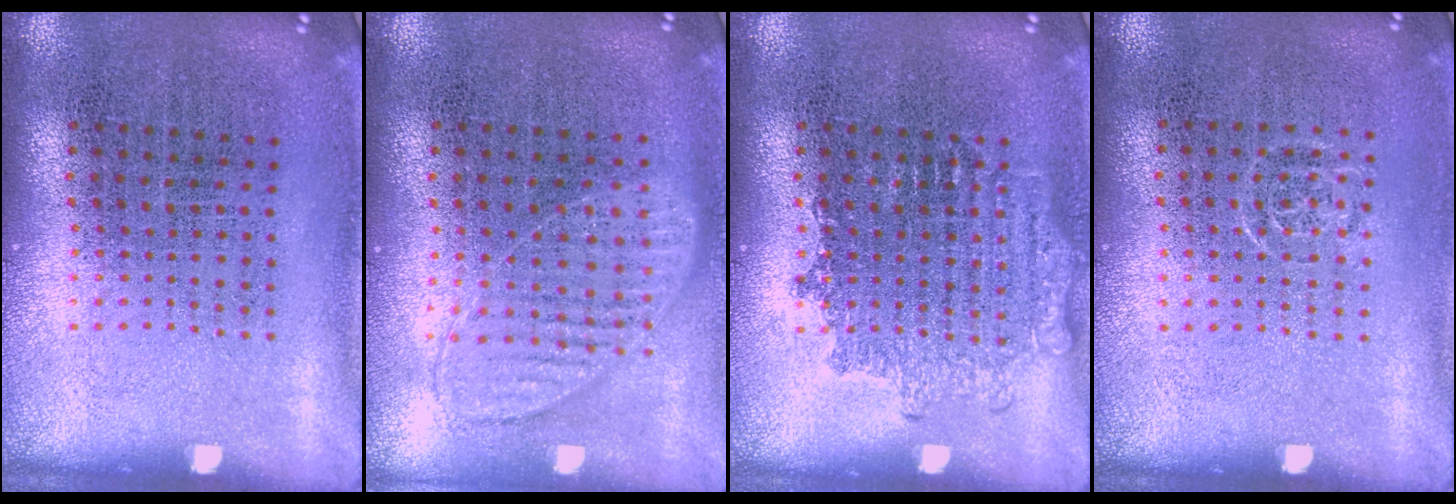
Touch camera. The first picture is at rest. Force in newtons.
{"total": 0.9, "press": 0.9, "slide": 0.1}
{"total": 1.7, "press": 1.6, "slide": 0.3}
{"total": 0.5, "press": 0.5, "slide": 0.2}